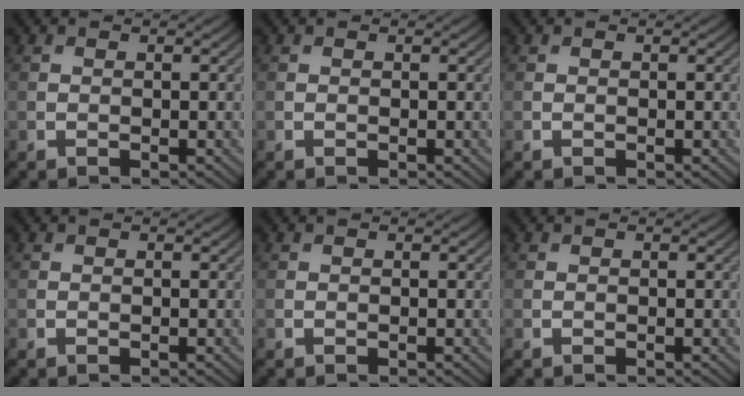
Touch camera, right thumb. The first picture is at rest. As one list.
[{"total": 0.0}, {"total": 0.0}, {"total": 0.0}, {"total": 0.0}, {"total": 0.0}]